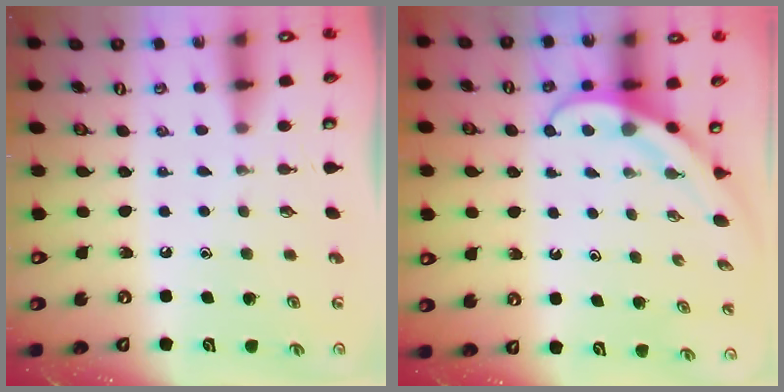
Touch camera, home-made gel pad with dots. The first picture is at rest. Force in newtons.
{"total": 3.9, "press": 3.9, "slide": 0.3}